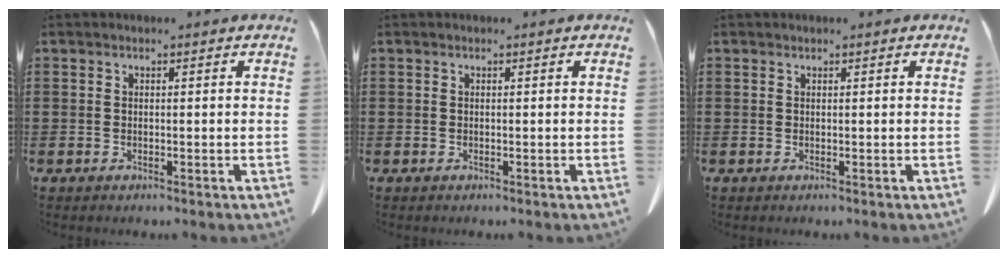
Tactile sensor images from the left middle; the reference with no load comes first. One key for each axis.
{"total": 0.0}
{"total": 0.0}